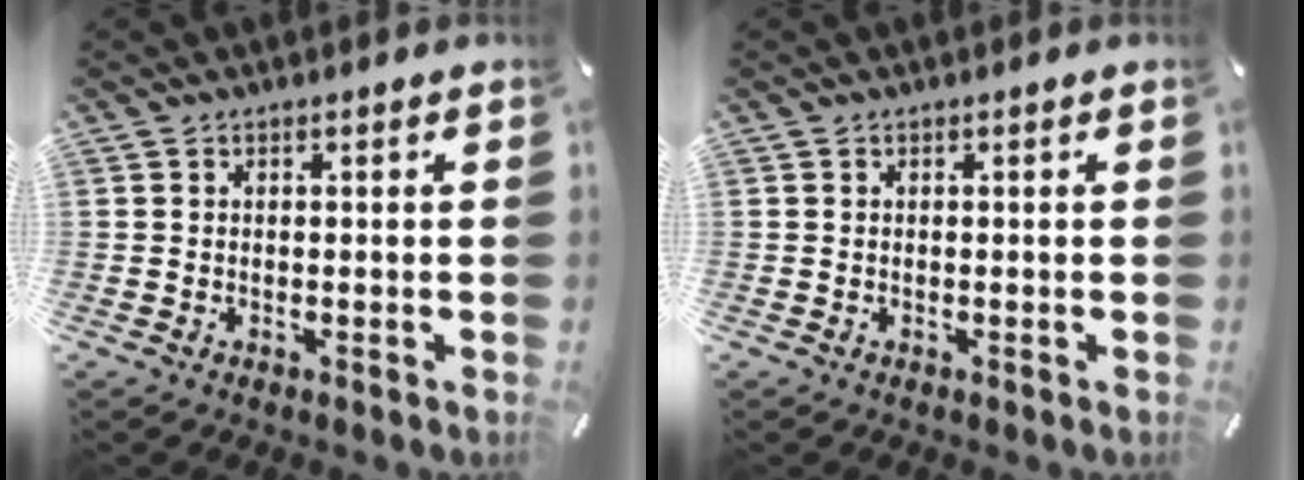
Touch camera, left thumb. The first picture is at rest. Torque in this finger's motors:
{"motor_torque": [0.00, 0.00, 0.00, 0.00, 0.00]}